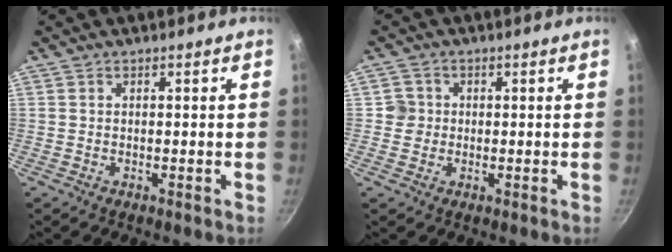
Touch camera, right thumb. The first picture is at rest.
{"total": 2.9, "force": [0.1, 2.9, 0.3], "torque": [0.018, 0.007, 0.000]}